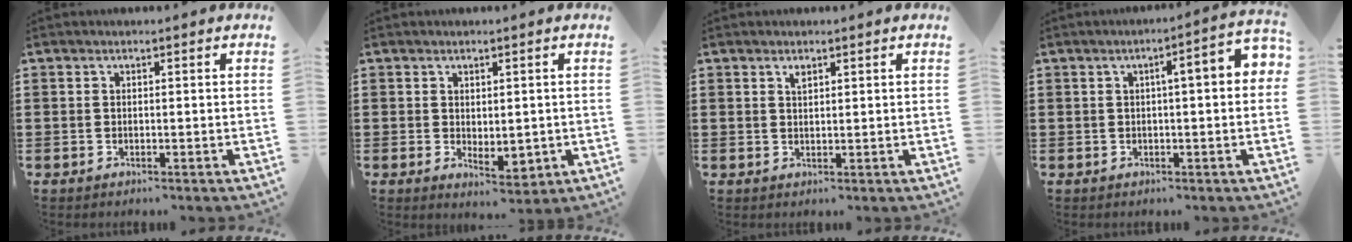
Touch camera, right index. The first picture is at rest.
{"total": 2.4, "force": [0.9, 1.6, 1.5], "torque": [-0.024, 0.001, 0.016]}
{"total": 1.1, "force": [0.7, 0.4, 0.7], "torque": [-0.016, 0.002, 0.013]}
{"total": 4.1, "force": [0.2, 0.5, 4.0], "torque": [-0.066, 0.003, -0.002]}